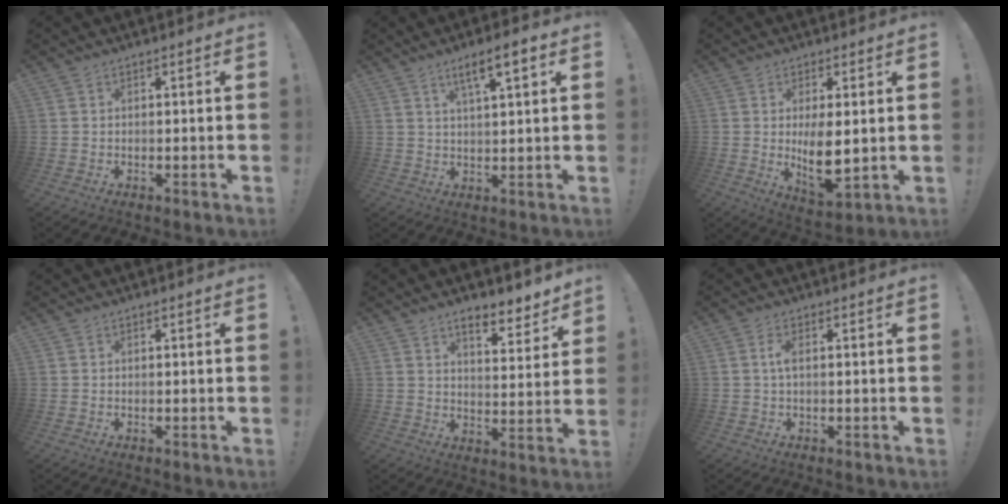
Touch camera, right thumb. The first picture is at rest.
{"total": 7.2, "force": [3.8, 1.1, 6.0], "torque": [-0.088, -0.017, 0.056]}
{"total": 10.0, "force": [0.9, 4.4, 8.9], "torque": [-0.141, -0.025, 0.018]}
{"total": 0.0}
{"total": 7.5, "force": [6.3, 2.0, 3.6], "torque": [-0.038, -0.051, 0.109]}
{"total": 2.5, "force": [0.2, 0.6, 2.4], "torque": [-0.056, 0.001, -0.001]}